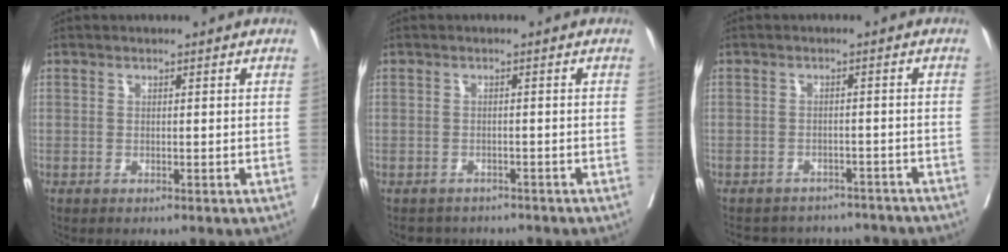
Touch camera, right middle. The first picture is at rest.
{"total": 4.1, "force": [-3.7, 1.7, 0.0], "torque": [0.000, 0.000, -0.047]}
{"total": 11.8, "force": [-10.9, 4.1, 2.0], "torque": [-0.035, 0.016, -0.121]}